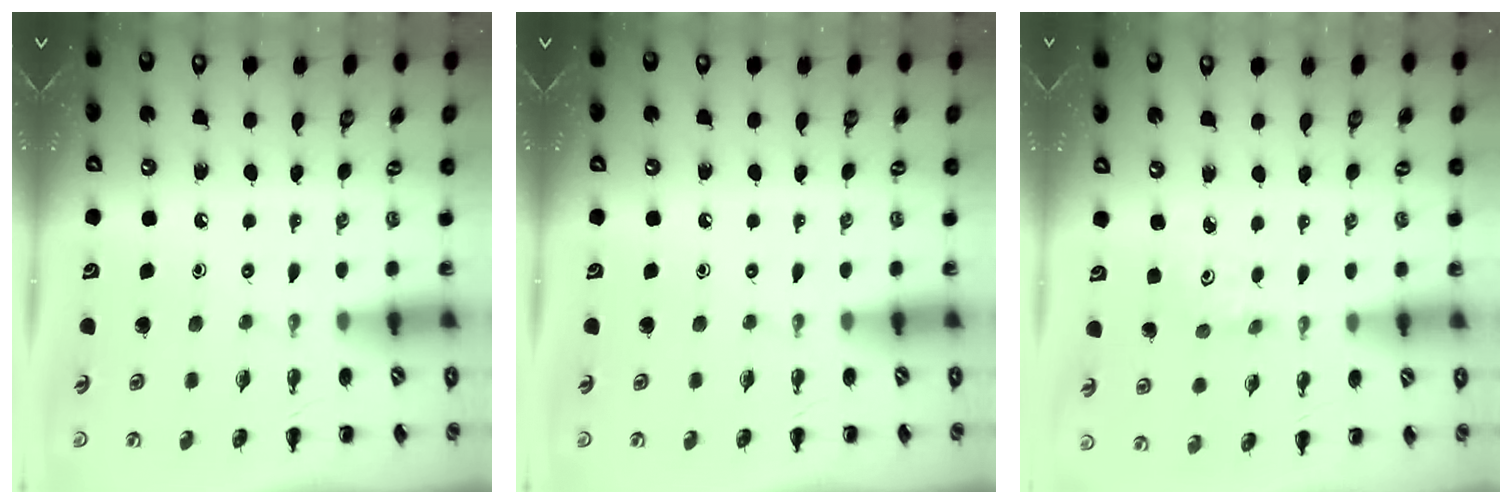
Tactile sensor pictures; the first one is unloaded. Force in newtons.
{"total": 0.0}
{"total": 1.5, "press": 1.4, "slide": 0.5}